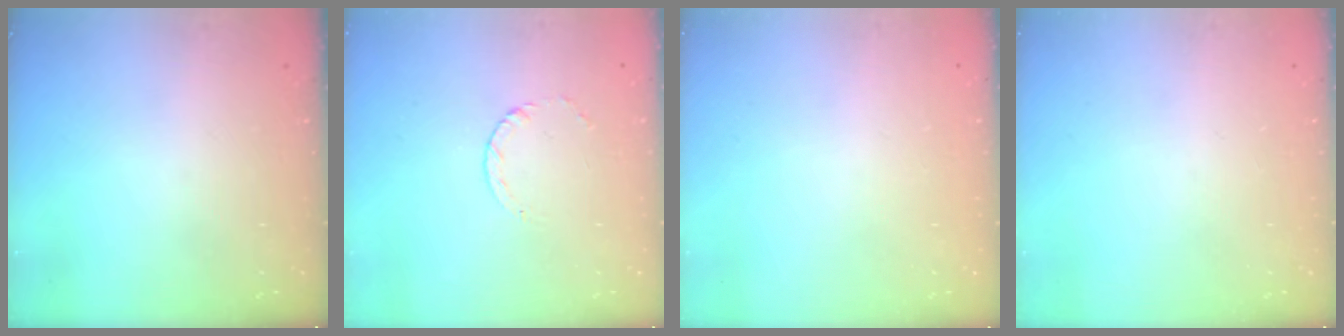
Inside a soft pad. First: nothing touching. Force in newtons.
{"total": 2.4, "press": 2.4, "slide": 0.3}
{"total": 2.5, "press": 2.5, "slide": 0.2}
{"total": 0.0}